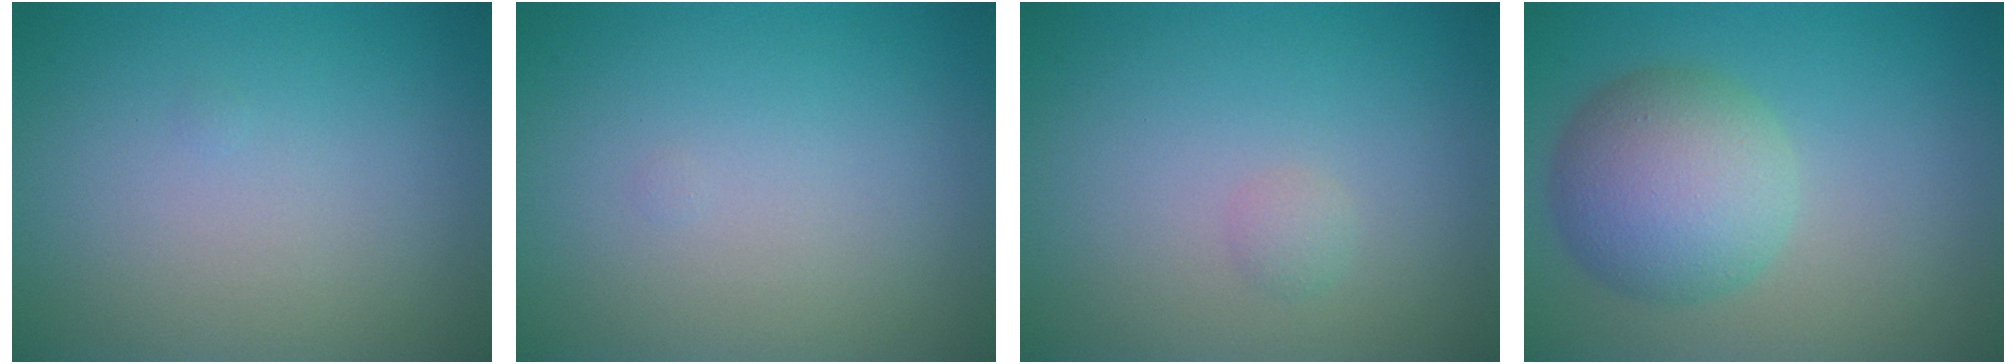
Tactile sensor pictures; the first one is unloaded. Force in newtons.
{"total": 0.0}
{"total": 0.7, "press": 0.7, "slide": 0.0}
{"total": 6.5, "press": 6.5, "slide": 0.1}